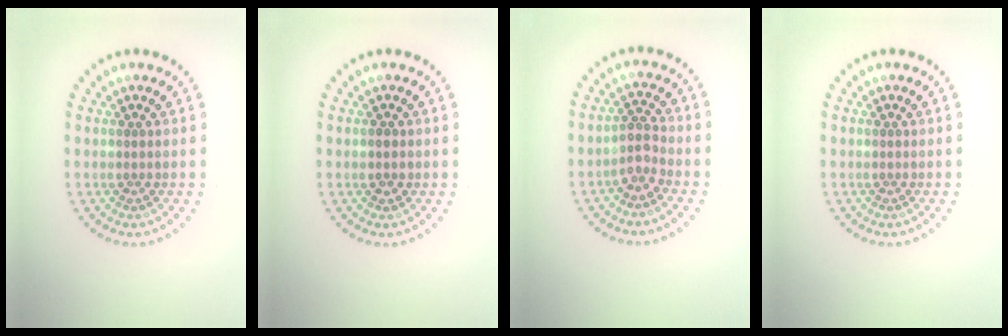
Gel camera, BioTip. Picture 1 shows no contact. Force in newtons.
{"total": 1.0, "press": 1.0, "slide": 0.2}
{"total": 2.0, "press": 1.6, "slide": 1.2}
{"total": 0.0}